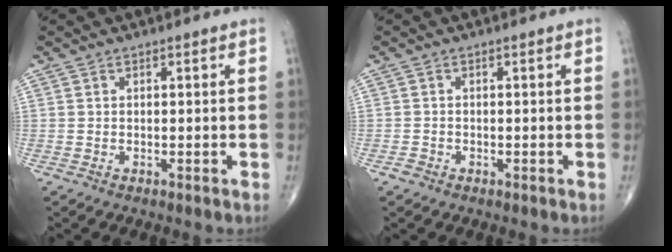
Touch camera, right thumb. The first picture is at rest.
{"total": 1.0, "force": [-0.6, 0.8, 0.2], "torque": [-0.001, 0.004, -0.014]}